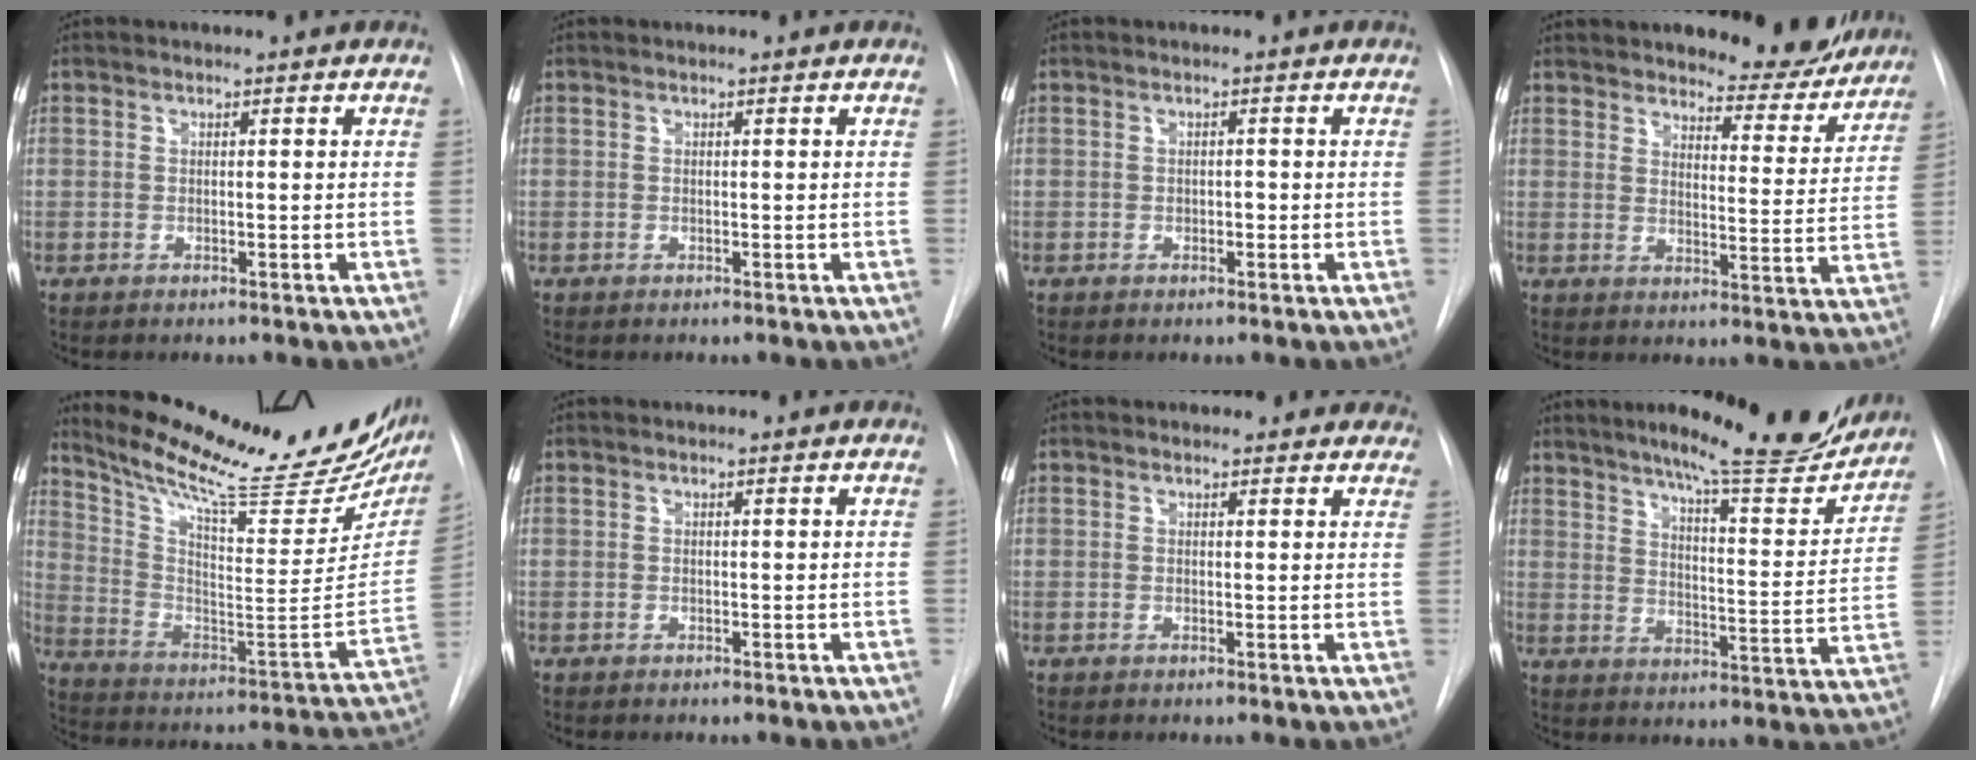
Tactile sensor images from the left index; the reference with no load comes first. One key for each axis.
{"total": 0.0}
{"total": 0.7, "fx": -0.2, "fy": 0.5, "fz": 0.5, "tx": -0.004, "ty": 0.003, "tz": -0.005}
{"total": 10.7, "fx": 10.0, "fy": 2.7, "fz": 2.7, "tx": -0.021, "ty": -0.024, "tz": 0.130}
{"total": 30.0, "fx": 25.0, "fy": 5.8, "fz": 15.5, "tx": -0.246, "ty": -0.060, "tz": 0.348}
{"total": 0.0}
{"total": 5.5, "fx": 5.0, "fy": 2.2, "fz": 0.7, "tx": 0.018, "ty": 0.000, "tz": 0.036}
{"total": 18.2, "fx": 16.1, "fy": 1.6, "fz": 8.2, "tx": -0.112, "ty": -0.046, "tz": 0.211}